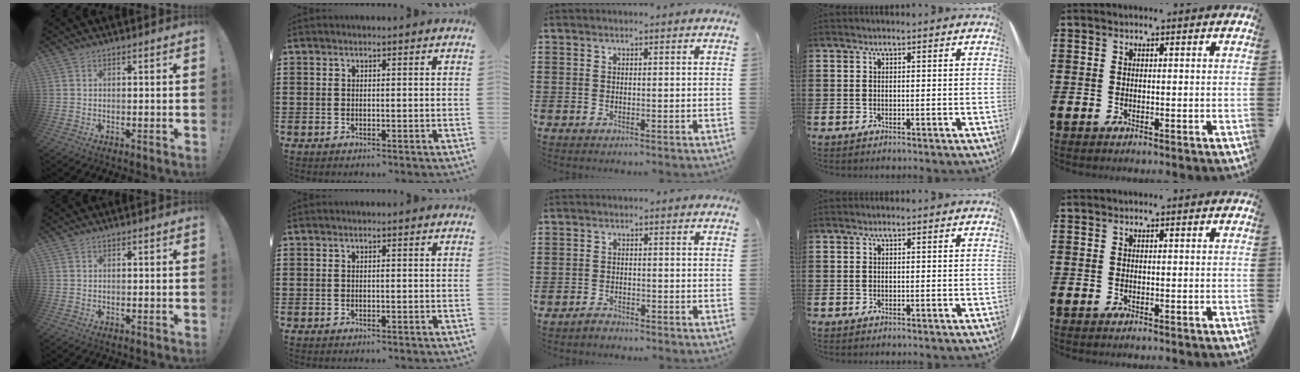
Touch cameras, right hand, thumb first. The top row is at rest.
{"middle": {"total": 1.4, "force": [-1.4, 0.3, 0.2], "torque": [-0.007, 0.002, -0.029]}}